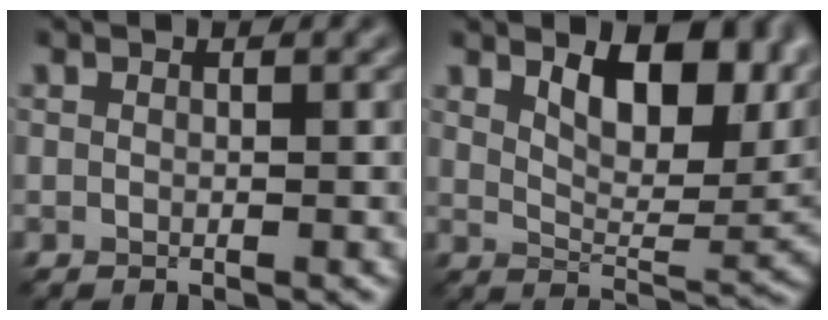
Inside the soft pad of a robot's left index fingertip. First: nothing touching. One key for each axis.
{"total": 10.3, "fx": 4.3, "fy": 4.8, "fz": 8.1, "tx": -0.121, "ty": 0.001, "tz": 0.070}